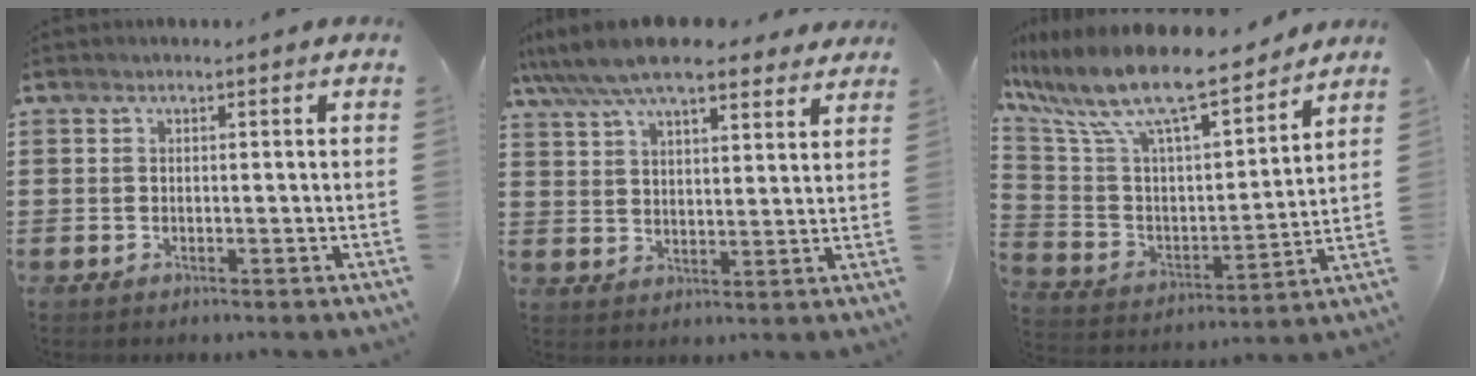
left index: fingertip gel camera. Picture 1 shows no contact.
{"total": 8.8, "force": [7.8, 1.9, 3.7], "torque": [-0.100, -0.022, 0.141]}
{"total": 11.5, "force": [9.6, 1.6, 6.1], "torque": [-0.160, -0.066, 0.164]}